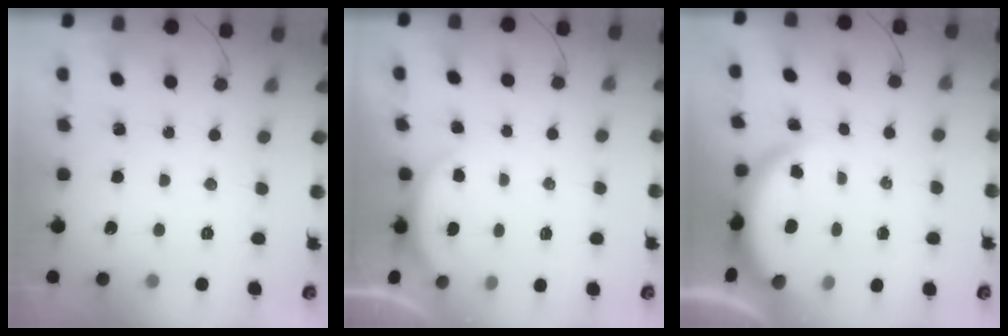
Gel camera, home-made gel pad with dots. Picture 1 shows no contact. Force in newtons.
{"total": 1.6, "press": 1.5, "slide": 0.6}
{"total": 3.9, "press": 3.9, "slide": 0.3}